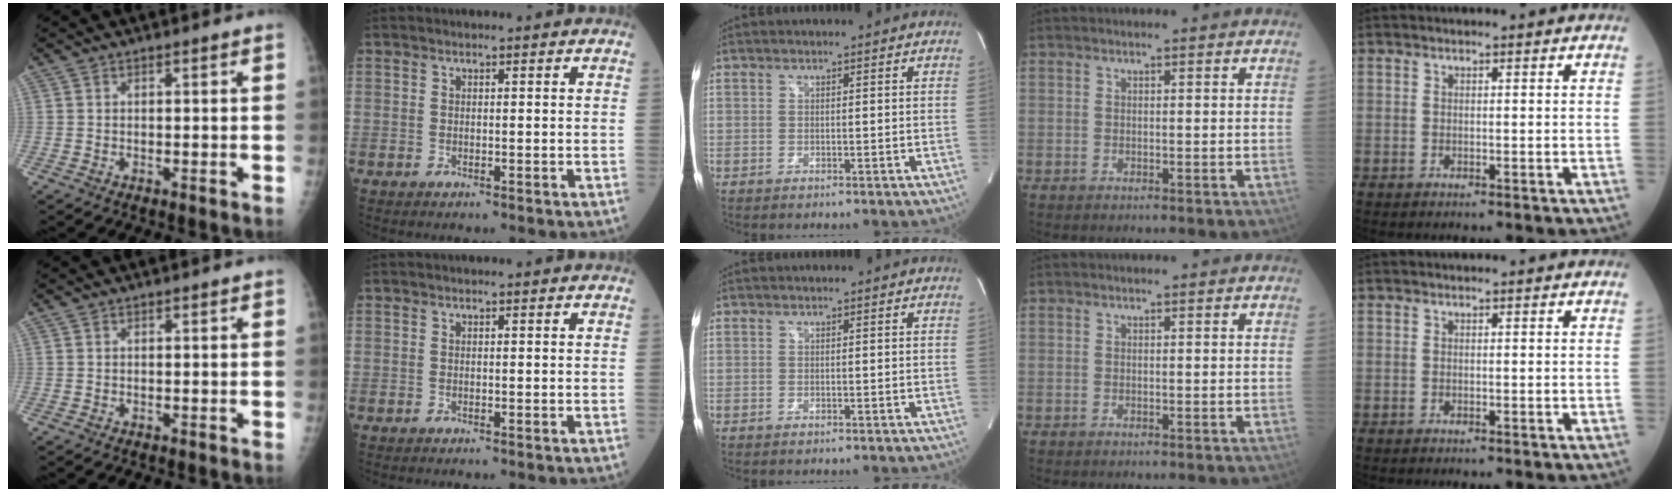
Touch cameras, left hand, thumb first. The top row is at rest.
{}